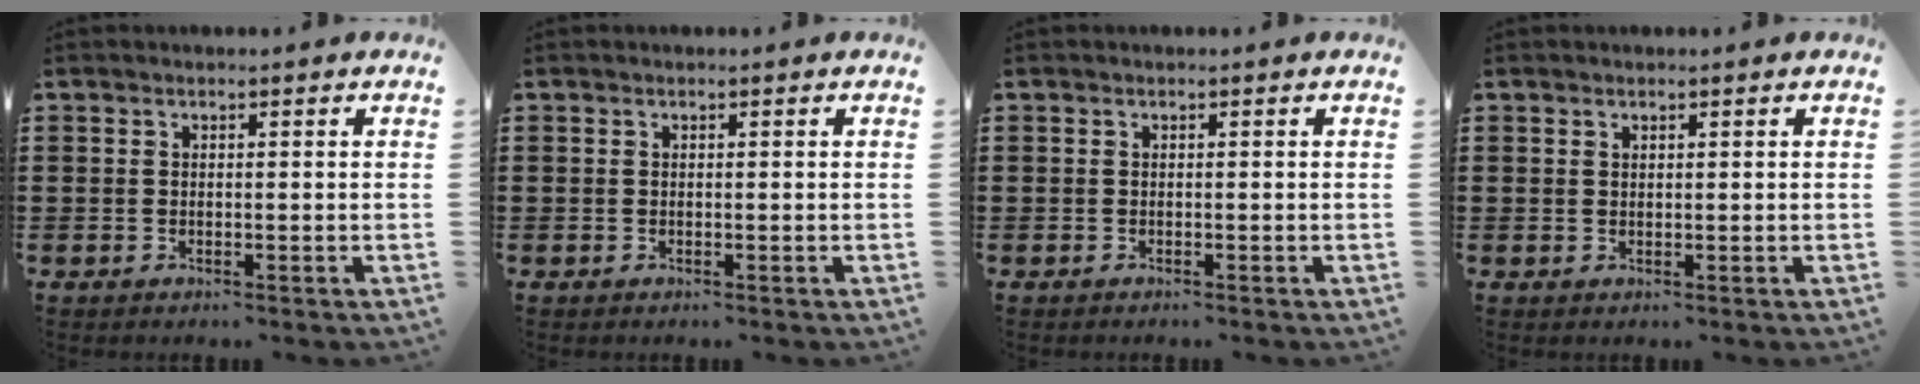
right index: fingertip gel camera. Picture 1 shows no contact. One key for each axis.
{"total": 0.0}
{"total": 0.0}
{"total": 0.6, "fx": 0.5, "fy": 0.4, "fz": 0.2, "tx": -0.006, "ty": 0.002, "tz": 0.009}